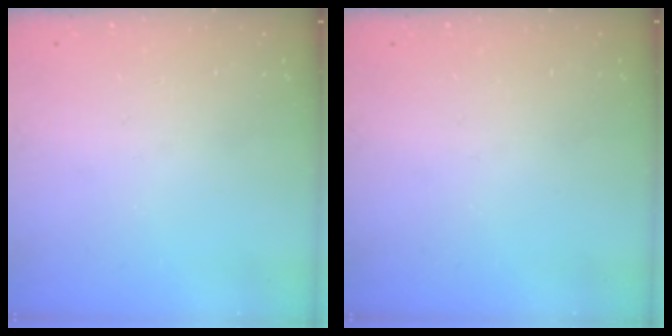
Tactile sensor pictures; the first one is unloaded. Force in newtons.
{"total": 0.0}